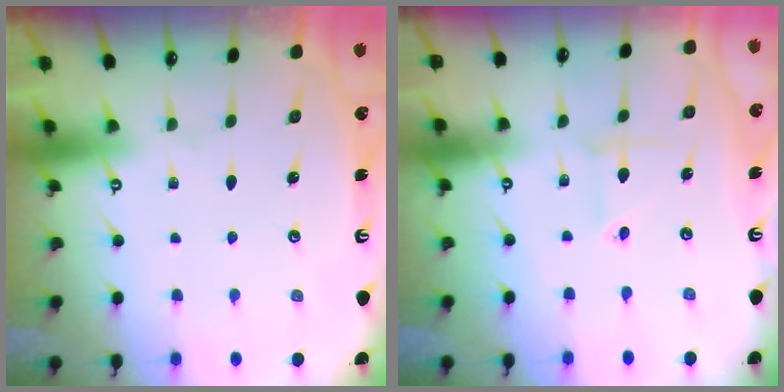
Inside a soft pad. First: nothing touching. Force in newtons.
{"total": 2.7, "press": 2.6, "slide": 0.3}